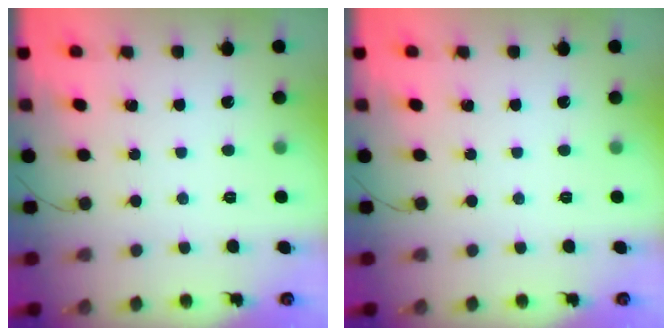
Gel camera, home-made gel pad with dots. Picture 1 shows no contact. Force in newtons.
{"total": 0.0}